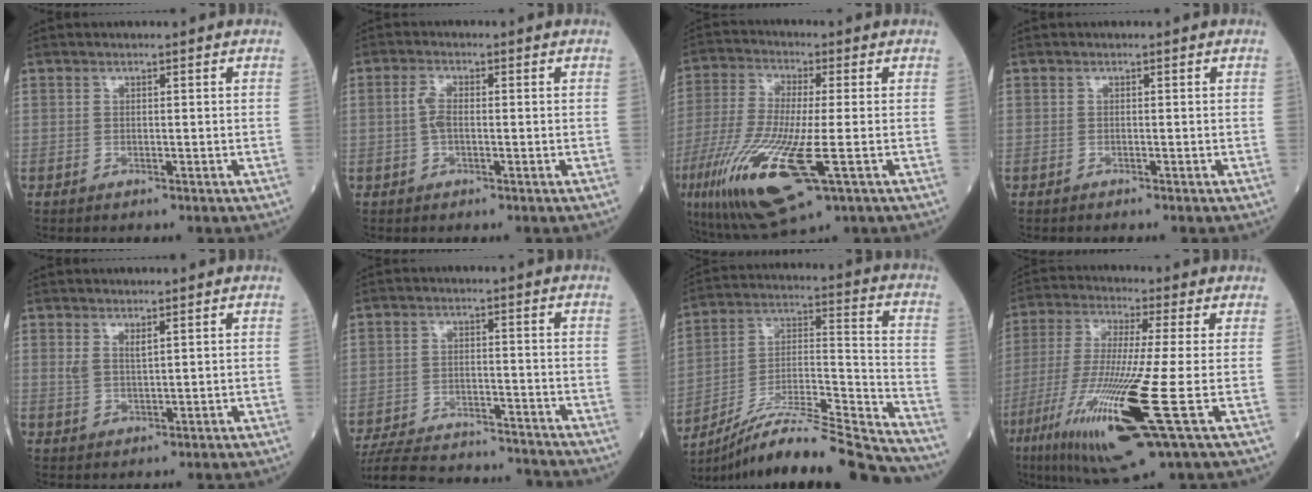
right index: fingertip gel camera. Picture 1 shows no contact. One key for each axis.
{"total": 2.4, "fx": -0.1, "fy": 0.9, "fz": 2.2, "tx": -0.052, "ty": 0.004, "tz": -0.002}
{"total": 16.8, "fx": -5.8, "fy": 2.9, "fz": 15.5, "tx": -0.340, "ty": -0.048, "tz": -0.098}
{"total": 0.0}
{"total": 2.1, "fx": 1.3, "fy": 0.6, "fz": 1.6, "tx": -0.039, "ty": 0.002, "tz": 0.032}
{"total": 18.2, "fx": -17.2, "fy": 2.9, "fz": 5.3, "tx": -0.119, "ty": -0.008, "tz": -0.249}
{"total": 22.3, "fx": -20.1, "fy": -0.1, "fz": 9.7, "tx": -0.160, "ty": 0.002, "tz": -0.333}
{"total": 18.1, "fx": -6.1, "fy": 0.1, "fz": 17.1, "tx": -0.356, "ty": -0.048, "tz": -0.114}